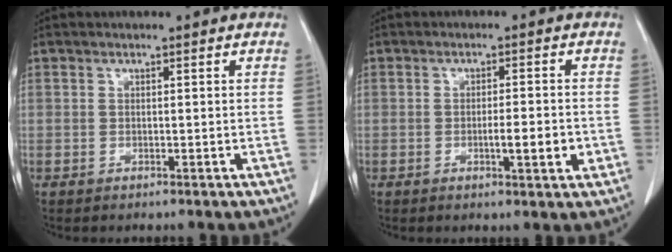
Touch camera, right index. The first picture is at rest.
{"total": 4.6, "force": [-1.1, 0.7, 4.4], "torque": [-0.069, -0.003, -0.013]}